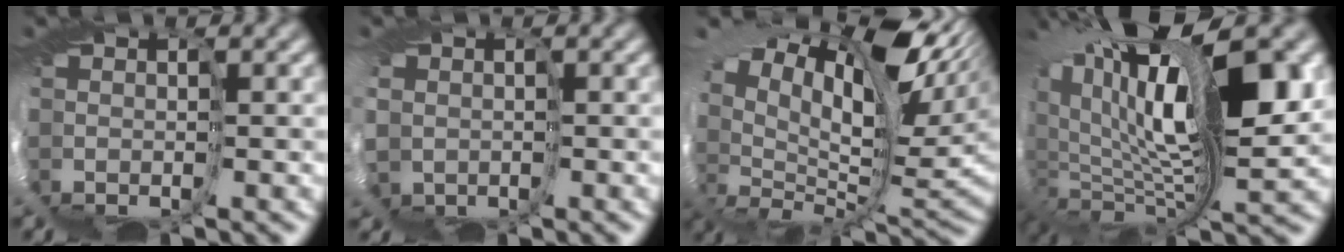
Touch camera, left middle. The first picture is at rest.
{"total": 8.7, "force": [-1.7, 7.5, 4.2], "torque": [-0.132, -0.027, -0.038]}
{"total": 13.8, "force": [6.3, 6.9, 10.1], "torque": [-0.200, -0.003, 0.127]}
{"total": 15.2, "force": [4.1, 5.9, 13.4], "torque": [-0.247, 0.002, 0.086]}